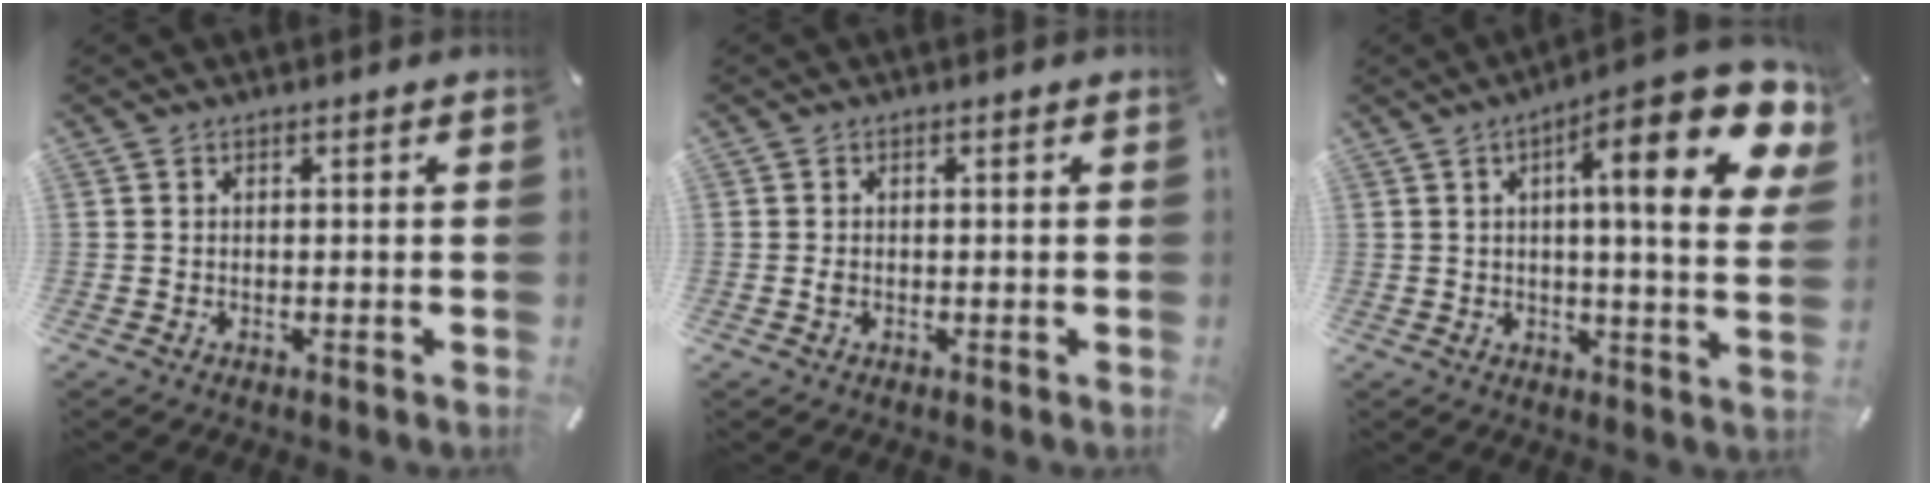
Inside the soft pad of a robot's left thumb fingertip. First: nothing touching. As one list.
[{"total": 0.9, "force": [-0.2, 0.6, 0.7], "torque": [-0.014, 0.002, -0.005]}, {"total": 20.7, "force": [8.2, 4.8, 18.4], "torque": [-0.268, -0.045, 0.111]}]